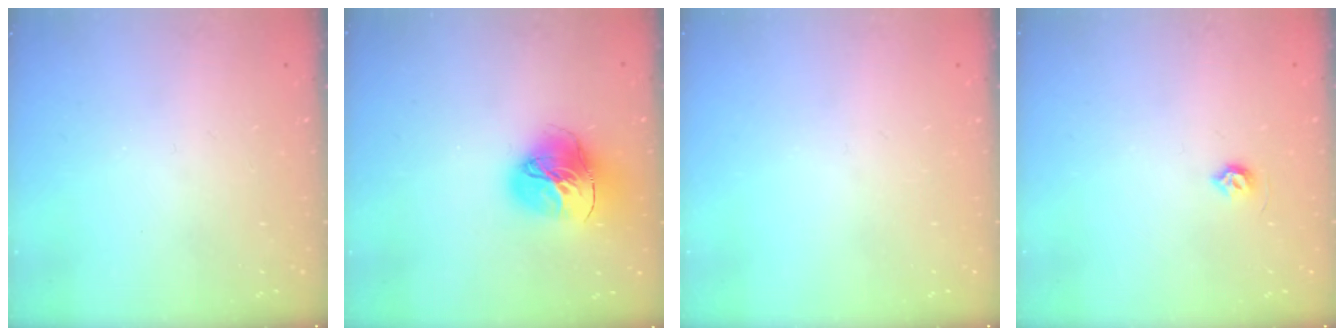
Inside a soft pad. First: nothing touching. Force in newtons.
{"total": 16.9, "press": 16.8, "slide": 1.7}
{"total": 0.0}
{"total": 4.5, "press": 4.5, "slide": 0.7}